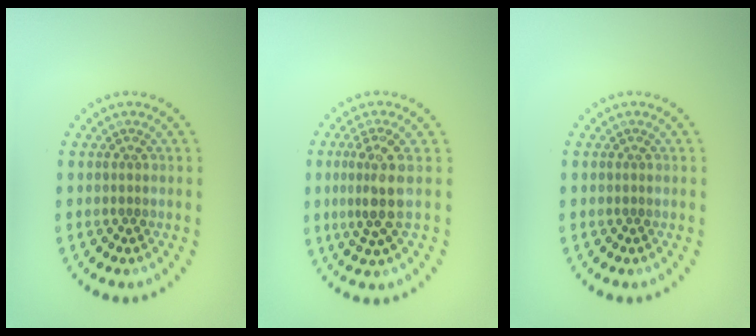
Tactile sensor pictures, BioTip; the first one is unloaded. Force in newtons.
{"total": 3.2, "press": 2.5, "slide": 2.0}
{"total": 0.0}